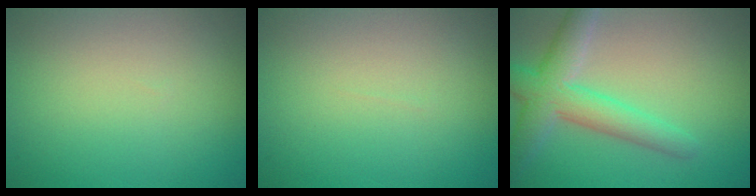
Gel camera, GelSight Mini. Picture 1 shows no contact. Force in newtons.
{"total": 0.0}
{"total": 5.0, "press": 5.0, "slide": 0.2}